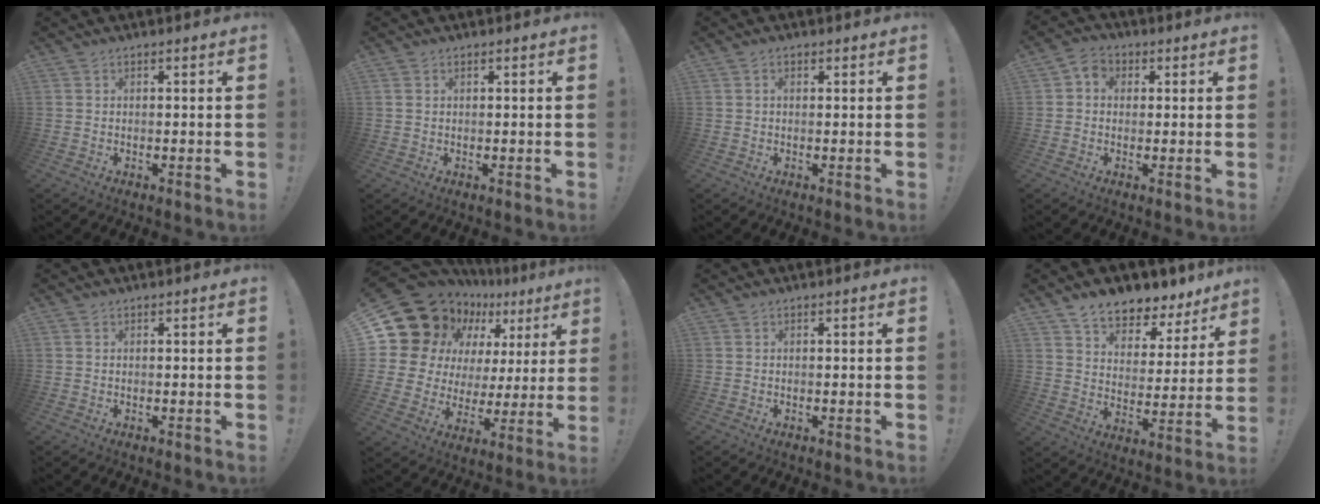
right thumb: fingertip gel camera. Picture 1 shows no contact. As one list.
[{"total": 0.7, "force": [0.4, 0.6, 0.2], "torque": [-0.011, 0.004, 0.009]}, {"total": 0.8, "force": [0.1, 0.5, 0.6], "torque": [-0.009, 0.002, 0.000]}, {"total": 4.6, "force": [0.4, 4.0, 2.1], "torque": [-0.028, 0.006, 0.008]}, {"total": 0.0}, {"total": 17.2, "force": [10.9, 10.9, 7.6], "torque": [-0.118, -0.089, 0.224]}, {"total": 0.0}, {"total": 8.6, "force": [7.2, 3.8, 2.6], "torque": [-0.044, -0.068, 0.131]}]